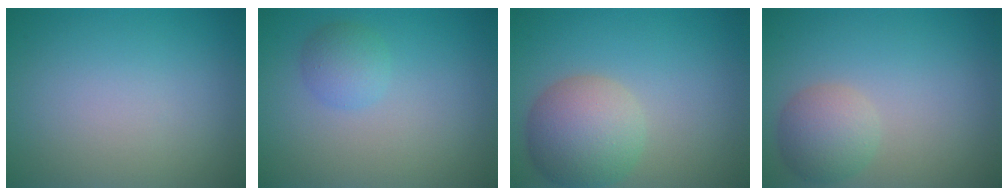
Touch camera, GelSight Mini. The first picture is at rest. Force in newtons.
{"total": 2.0, "press": 2.0, "slide": 0.1}
{"total": 5.9, "press": 5.8, "slide": 0.5}
{"total": 3.3, "press": 3.2, "slide": 0.3}